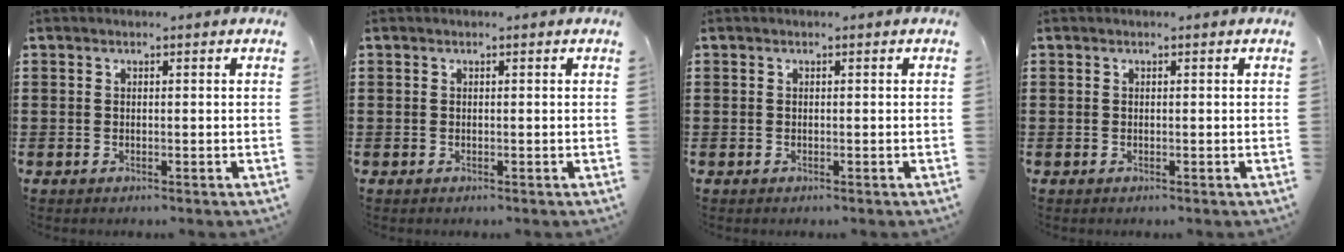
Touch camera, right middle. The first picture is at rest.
{"total": 0.0}
{"total": 0.0}
{"total": 0.0}